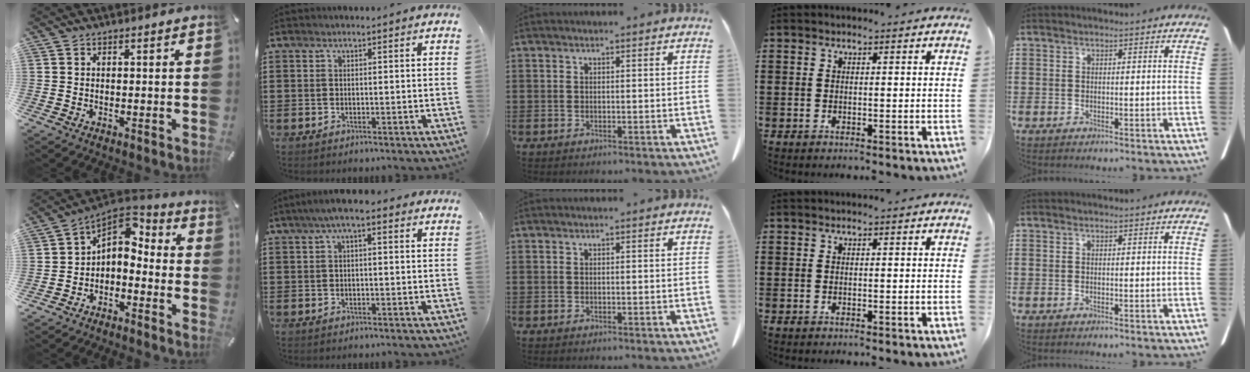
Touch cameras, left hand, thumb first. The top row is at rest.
{"thumb": {"total": 4.8, "force": [-0.3, 4.2, 2.3], "torque": [-0.043, -0.006, -0.009]}, "index": {"total": 3.2, "force": [0.6, 0.7, 3.0], "torque": [-0.055, 0.007, 0.007]}}